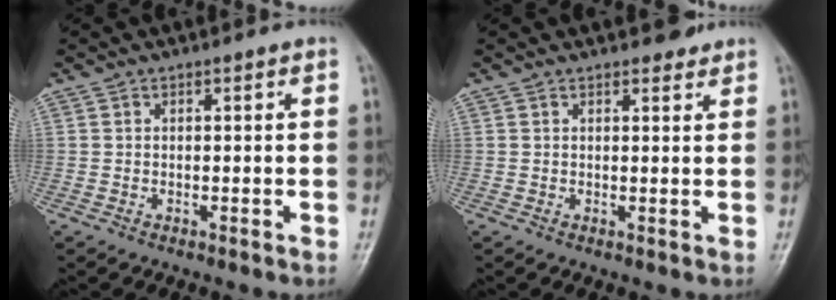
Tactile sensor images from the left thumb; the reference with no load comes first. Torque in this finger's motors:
{"motor_torque": [-0.07, -0.01, -0.21, -0.32, 0.00]}